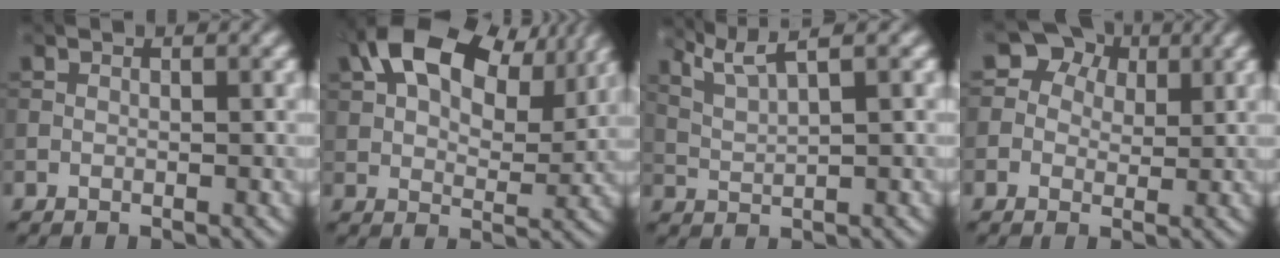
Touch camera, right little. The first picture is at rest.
{"total": 13.6, "force": [6.6, 7.2, 9.5], "torque": [-0.168, 0.021, 0.095]}
{"total": 4.0, "force": [2.7, 0.6, 2.8], "torque": [-0.053, 0.010, 0.059]}
{"total": 7.2, "force": [3.0, 5.8, 3.1], "torque": [-0.045, 0.026, 0.016]}